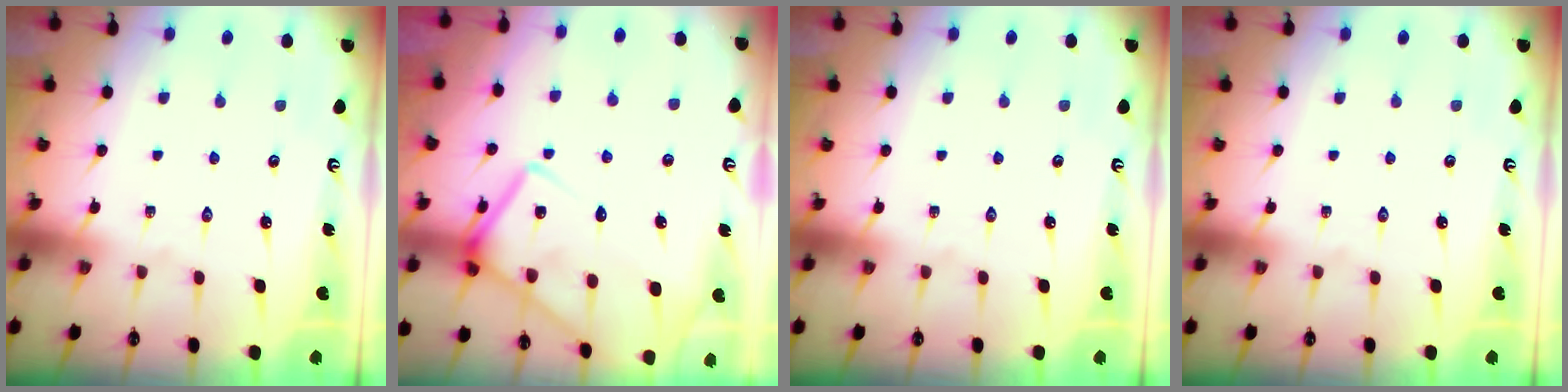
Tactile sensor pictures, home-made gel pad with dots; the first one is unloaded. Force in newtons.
{"total": 18.9, "press": 18.8, "slide": 1.4}
{"total": 0.0}
{"total": 0.0}